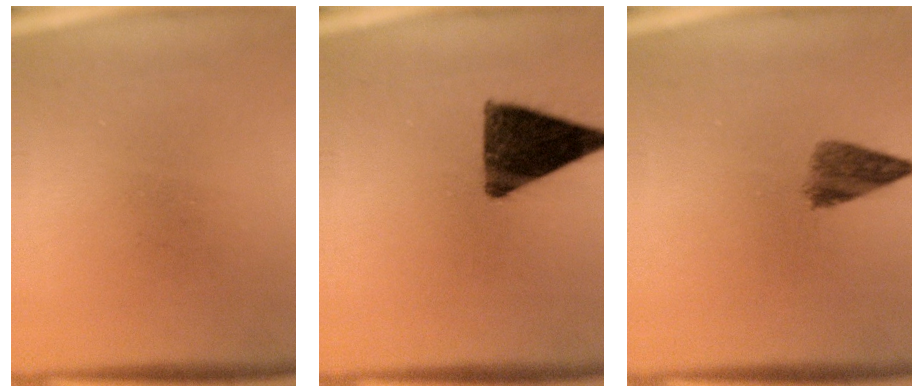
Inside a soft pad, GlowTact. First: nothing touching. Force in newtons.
{"total": 12.2}
{"total": 4.2}